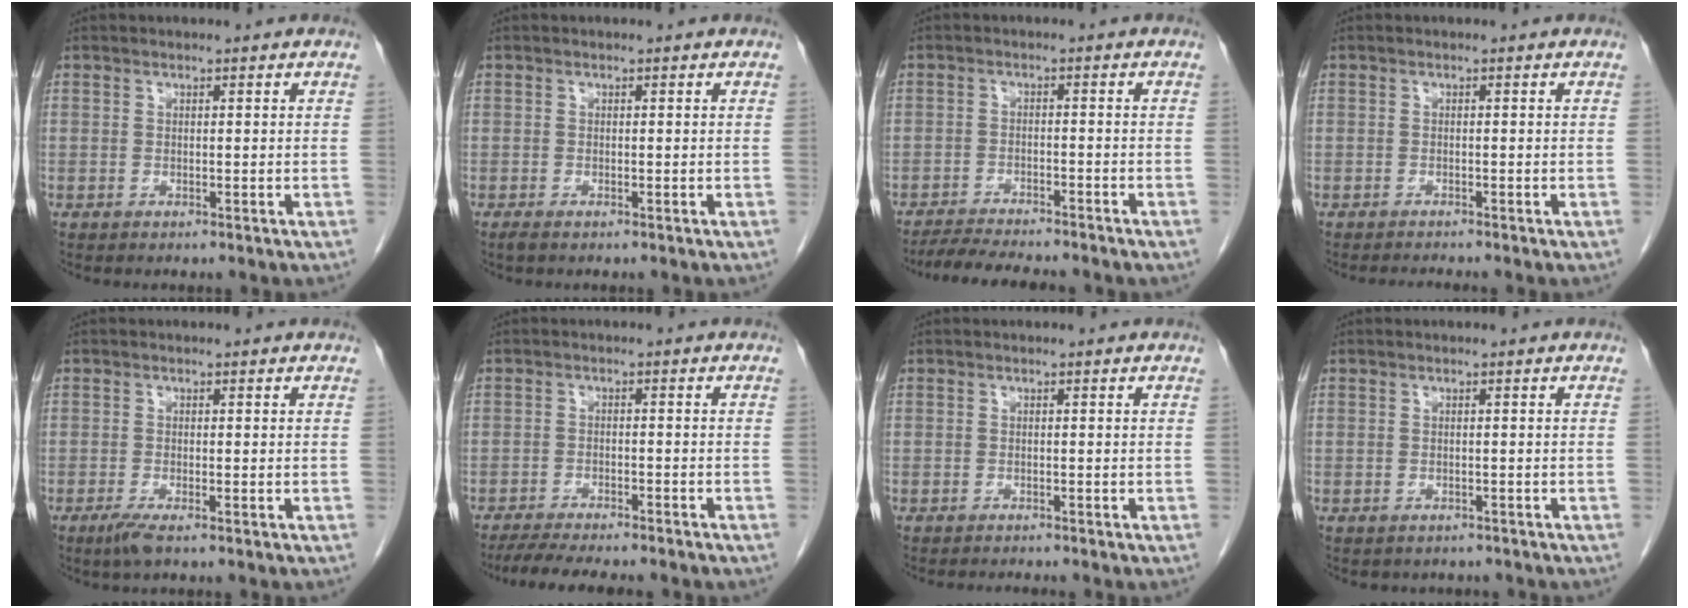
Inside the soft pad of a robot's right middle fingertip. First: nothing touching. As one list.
[{"total": 0.8, "force": [-0.6, 0.1, 0.4], "torque": [-0.014, -0.003, -0.010]}, {"total": 9.0, "force": [-8.1, 0.6, 3.8], "torque": [-0.060, -0.017, -0.125]}, {"total": 1.9, "force": [-1.7, -0.6, 0.4], "torque": [-0.011, -0.009, -0.028]}, {"total": 2.2, "force": [-1.4, 0.1, 1.6], "torque": [-0.037, -0.007, -0.029]}, {"total": 10.1, "force": [-8.8, 0.9, 4.9], "torque": [-0.072, -0.015, -0.129]}, {"total": 1.6, "force": [-1.5, -0.4, 0.3], "torque": [-0.008, -0.006, -0.023]}, {"total": 2.8, "force": [-2.5, 1.2, 0.3], "torque": [-0.010, -0.001, -0.032]}]